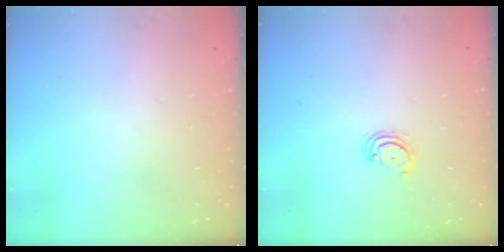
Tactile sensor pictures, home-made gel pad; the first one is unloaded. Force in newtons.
{"total": 3.7, "press": 3.7, "slide": 0.3}